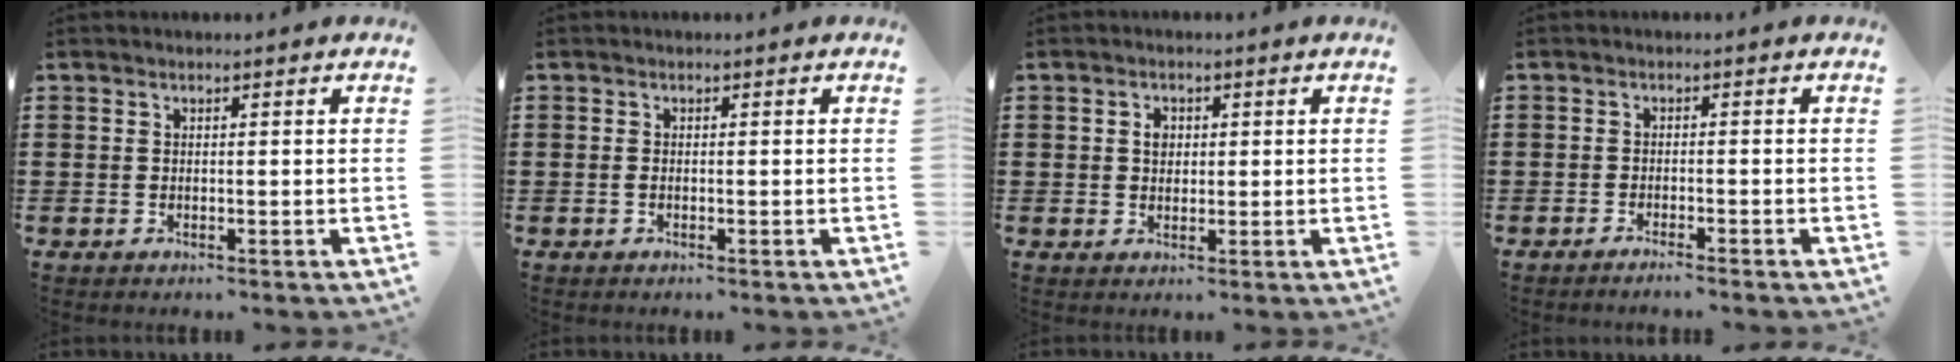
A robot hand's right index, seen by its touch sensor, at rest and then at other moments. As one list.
[{"total": 0.6, "force": [-0.2, 0.2, 0.5], "torque": [-0.012, -0.003, -0.003]}, {"total": 2.1, "force": [0.4, 1.6, 1.3], "torque": [-0.030, 0.010, 0.007]}, {"total": 1.5, "force": [-1.5, -0.4, 0.3], "torque": [-0.005, -0.001, -0.028]}]